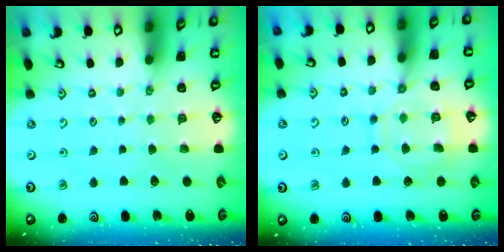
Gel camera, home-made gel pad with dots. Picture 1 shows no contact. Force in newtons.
{"total": 10.9, "press": 10.9, "slide": 0.9}